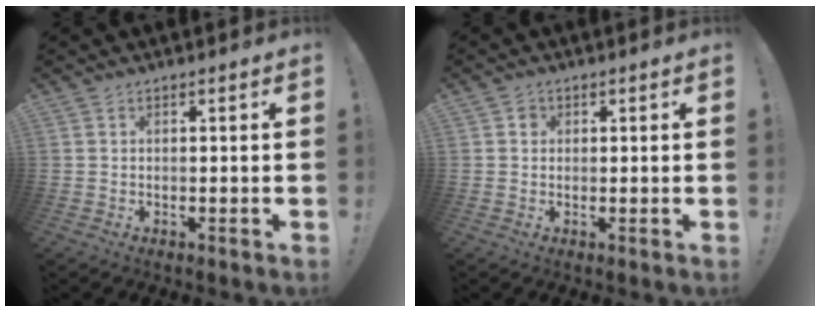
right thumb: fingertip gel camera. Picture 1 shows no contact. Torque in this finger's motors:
{"motor_torque": [0.26, 0.48, 0.17, -0.04, -0.09]}